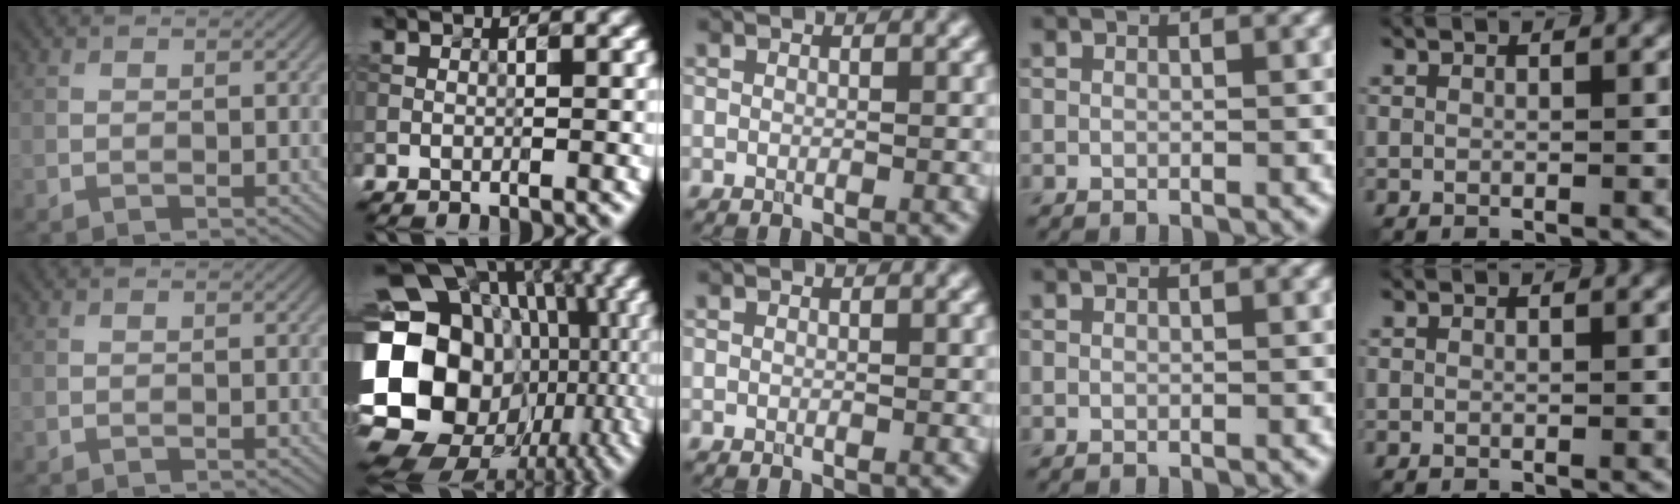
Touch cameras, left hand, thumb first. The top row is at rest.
{"index": {"total": 22.6, "force": [-1.5, 19.3, 11.6], "torque": [-0.213, 0.014, -0.051]}}